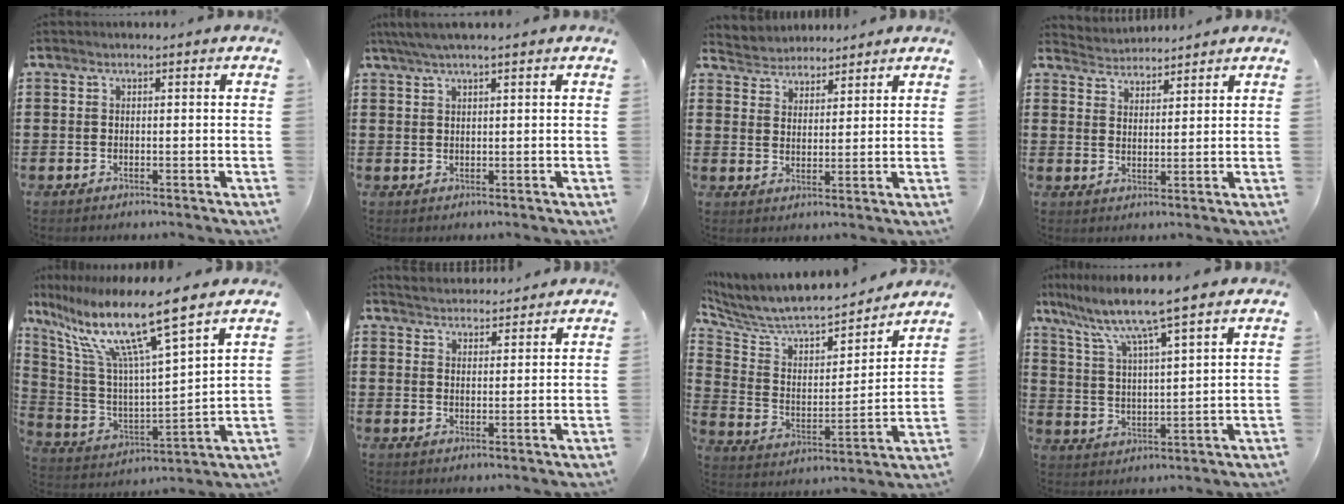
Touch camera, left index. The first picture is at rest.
{"total": 2.5, "force": [1.8, 0.1, 1.7], "torque": [-0.035, 0.003, 0.033]}
{"total": 3.5, "force": [3.2, 1.1, -0.7], "torque": [-0.004, -0.011, 0.059]}
{"total": 3.1, "force": [3.0, 0.4, -0.6], "torque": [-0.001, -0.010, 0.055]}
{"total": 13.6, "force": [9.3, 0.4, 9.9], "torque": [-0.225, -0.061, 0.148]}
{"total": 3.0, "force": [2.9, 0.1, -0.4], "torque": [-0.002, -0.009, 0.055]}
{"total": 6.7, "force": [6.2, 1.9, 1.7], "torque": [-0.071, -0.054, 0.101]}
{"total": 7.7, "force": [6.3, -0.3, 4.4], "torque": [-0.110, -0.038, 0.101]}